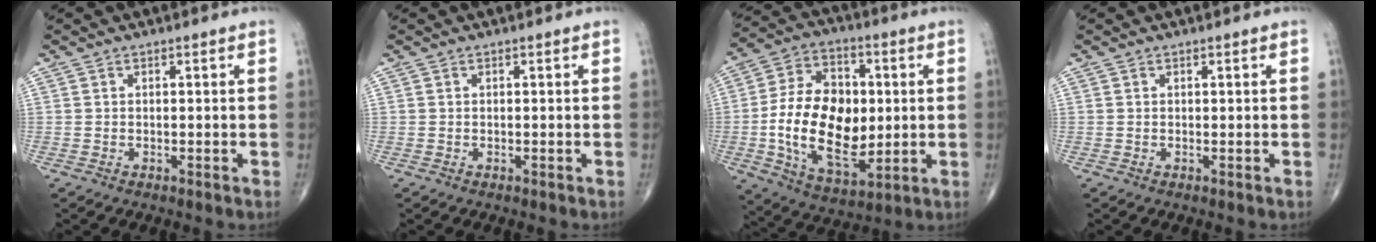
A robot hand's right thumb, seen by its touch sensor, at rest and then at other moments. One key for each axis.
{"total": 0.0}
{"total": 20.2, "fx": -0.8, "fy": 12.2, "fz": 16.0, "tx": -0.259, "ty": 0.003, "tz": -0.005}
{"total": 0.0}